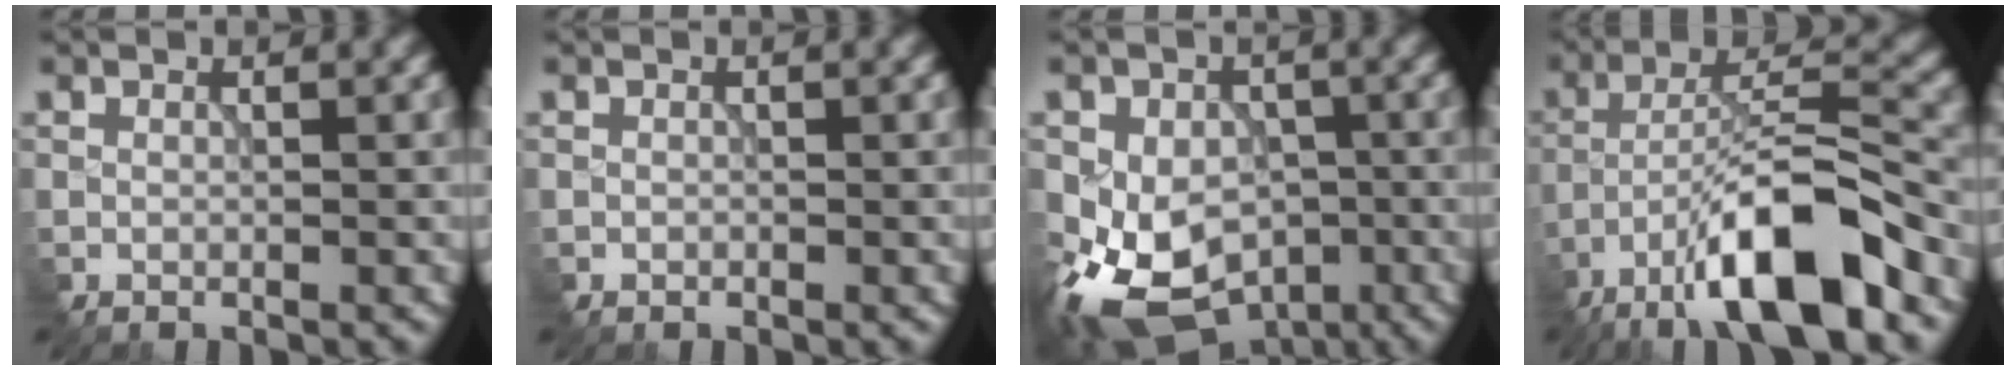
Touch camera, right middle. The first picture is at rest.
{"total": 0.8, "force": [-0.2, 0.6, 0.4], "torque": [-0.006, -0.002, -0.002]}
{"total": 10.4, "force": [-4.7, 7.5, 5.5], "torque": [-0.098, -0.027, -0.073]}
{"total": 11.1, "force": [-7.1, 2.5, 8.2], "torque": [-0.138, 0.017, -0.127]}